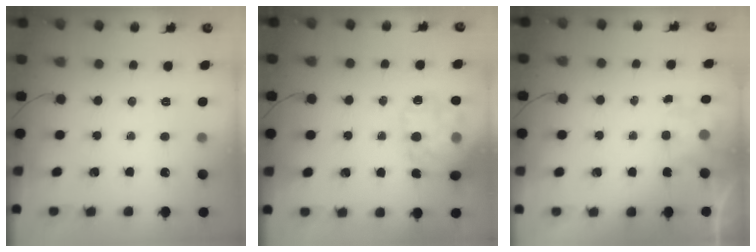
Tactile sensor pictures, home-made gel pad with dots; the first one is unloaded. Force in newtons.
{"total": 18.4, "press": 18.3, "slide": 1.6}
{"total": 2.0, "press": 1.6, "slide": 1.2}